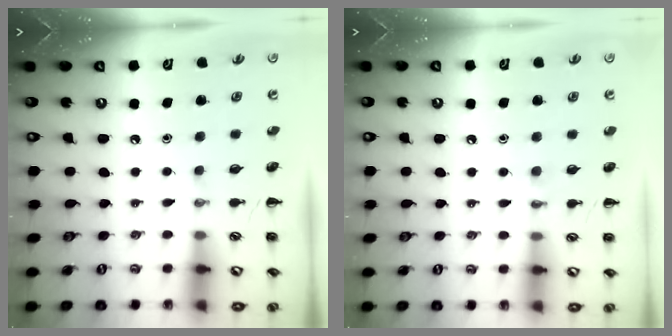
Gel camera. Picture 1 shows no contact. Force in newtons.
{"total": 5.0, "press": 4.8, "slide": 1.4}